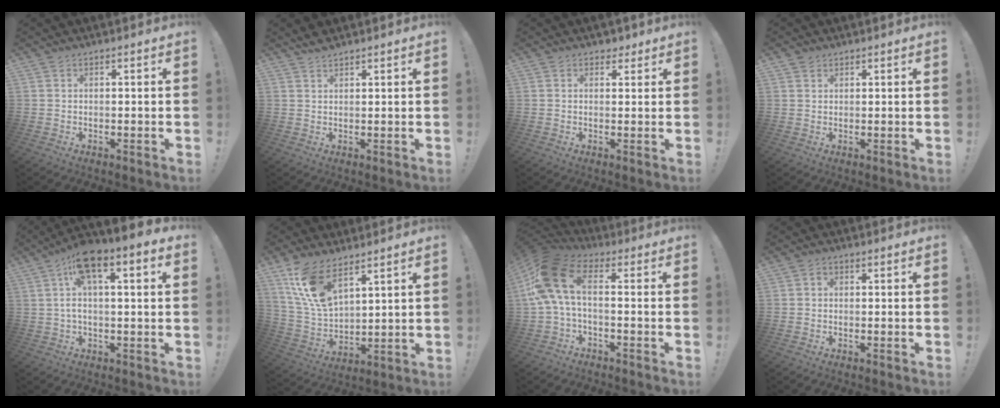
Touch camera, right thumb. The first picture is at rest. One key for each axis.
{"total": 2.4, "fx": 2.3, "fy": 0.6, "fz": 0.5, "tx": -0.006, "ty": -0.011, "tz": 0.042}
{"total": 2.8, "fx": 1.7, "fy": 2.1, "fz": 1.0, "tx": 0.007, "ty": -0.008, "tz": 0.026}
{"total": 1.9, "fx": 1.4, "fy": 1.4, "fz": 0.1, "tx": 0.000, "ty": -0.003, "tz": 0.025}
{"total": 8.7, "fx": 3.0, "fy": 2.5, "fz": 7.7, "tx": -0.133, "ty": -0.012, "tz": 0.051}
{"total": 14.0, "fx": 9.3, "fy": 6.3, "fz": 8.4, "tx": -0.178, "ty": -0.052, "tz": 0.175}
{"total": 13.4, "fx": 1.5, "fy": 6.9, "fz": 11.3, "tx": -0.235, "ty": 0.006, "tz": 0.031}
{"total": 1.0, "fx": -0.2, "fy": 0.9, "fz": 0.3, "tx": -0.009, "ty": 0.006, "tz": -0.004}